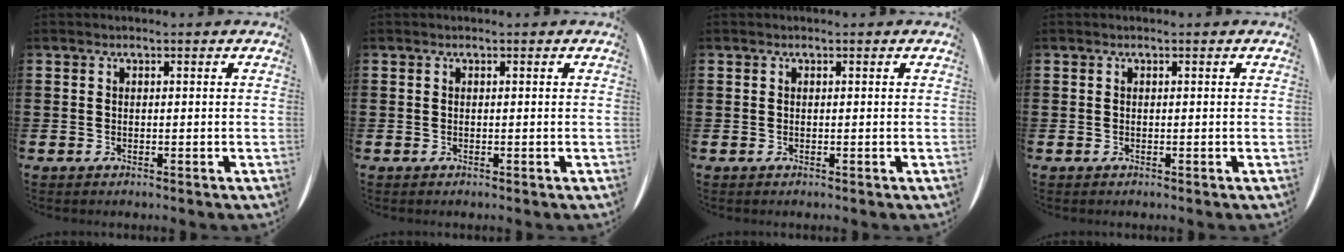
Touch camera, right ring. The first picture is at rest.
{"total": 0.0}
{"total": 0.0}
{"total": 0.0}